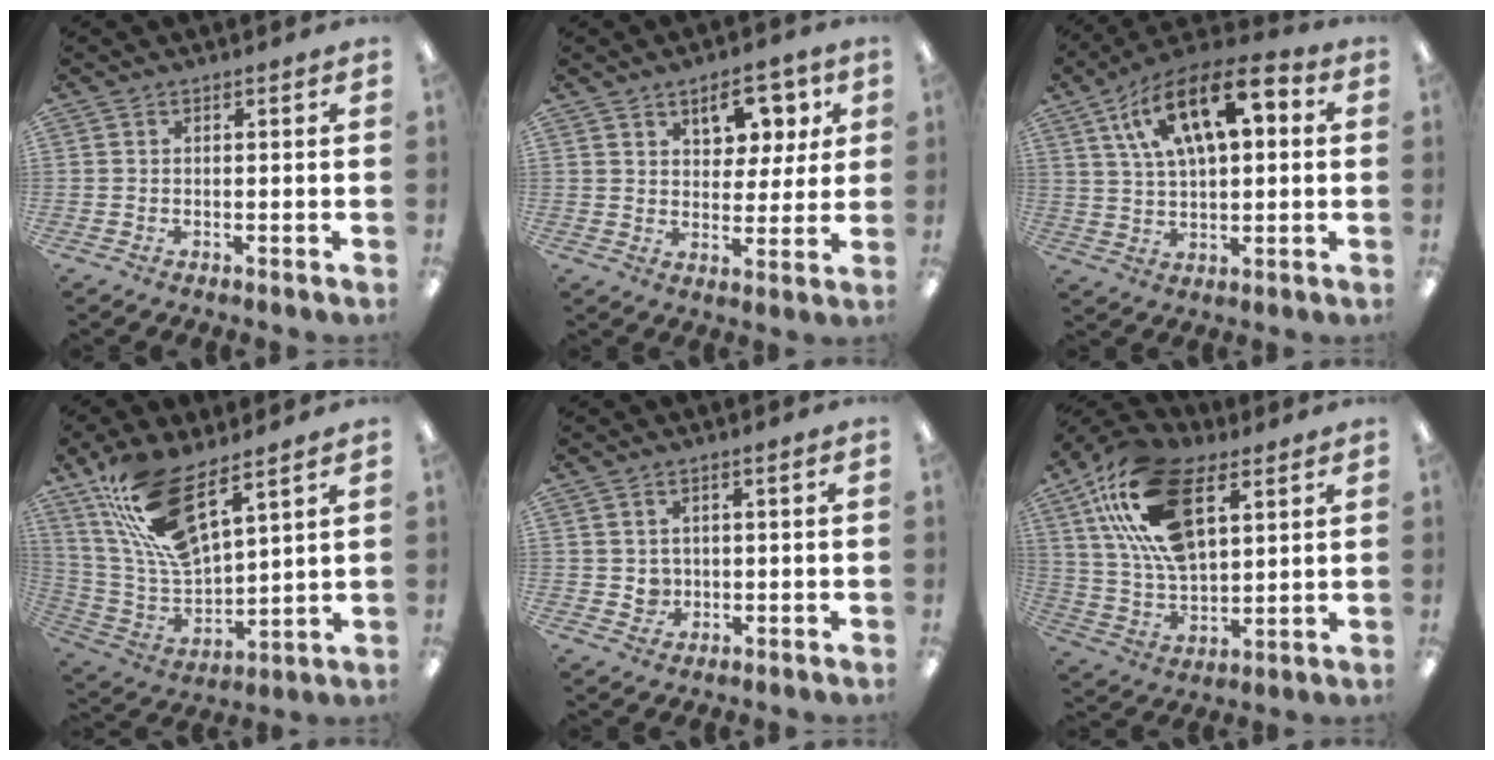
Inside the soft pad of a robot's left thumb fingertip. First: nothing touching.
{"total": 9.7, "force": [5.6, 5.9, 5.3], "torque": [-0.060, -0.016, 0.093]}
{"total": 17.0, "force": [7.5, 8.1, 12.9], "torque": [-0.234, -0.016, 0.127]}
{"total": 17.7, "force": [11.6, 6.6, 11.6], "torque": [-0.249, -0.057, 0.207]}
{"total": 3.0, "force": [0.6, 2.7, 1.0], "torque": [-0.015, 0.002, 0.010]}
{"total": 22.6, "force": [10.4, 12.3, 15.8], "torque": [-0.319, -0.024, 0.185]}